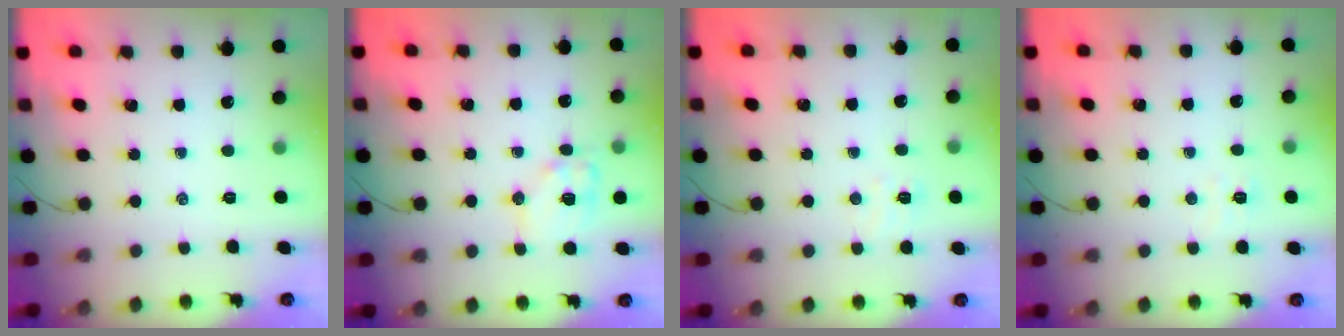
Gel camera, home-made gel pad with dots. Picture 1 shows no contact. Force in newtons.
{"total": 9.6, "press": 9.5, "slide": 0.6}
{"total": 3.9, "press": 3.7, "slide": 1.1}
{"total": 3.9, "press": 3.7, "slide": 1.0}